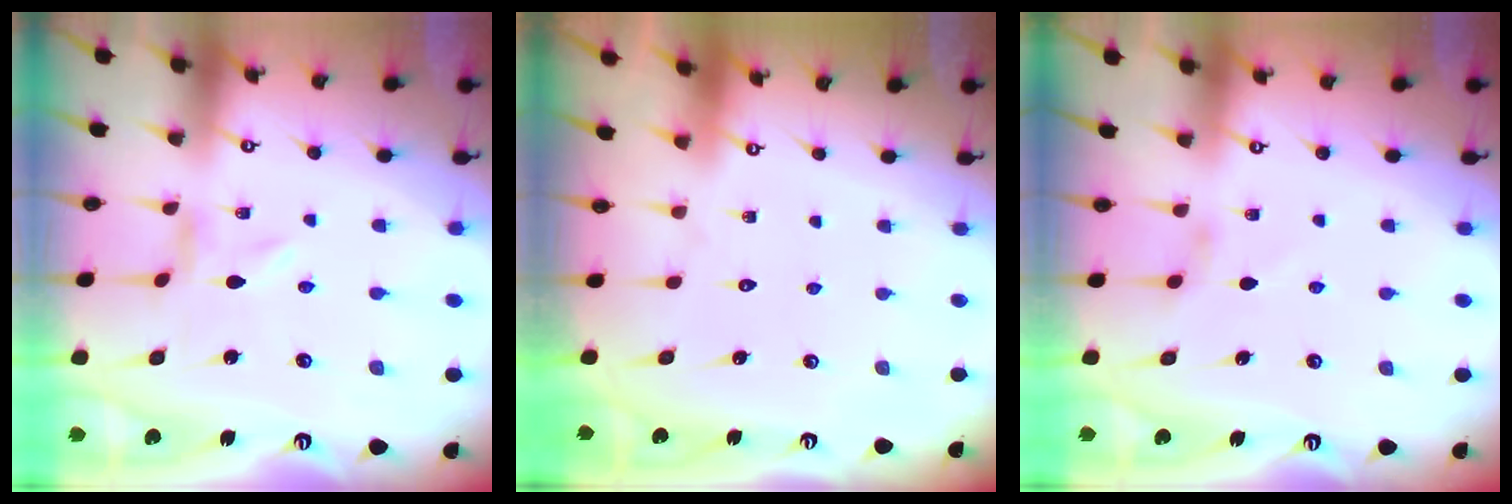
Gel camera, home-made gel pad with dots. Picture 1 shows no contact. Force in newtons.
{"total": 1.6, "press": 1.6, "slide": 0.1}
{"total": 1.8, "press": 1.8, "slide": 0.4}